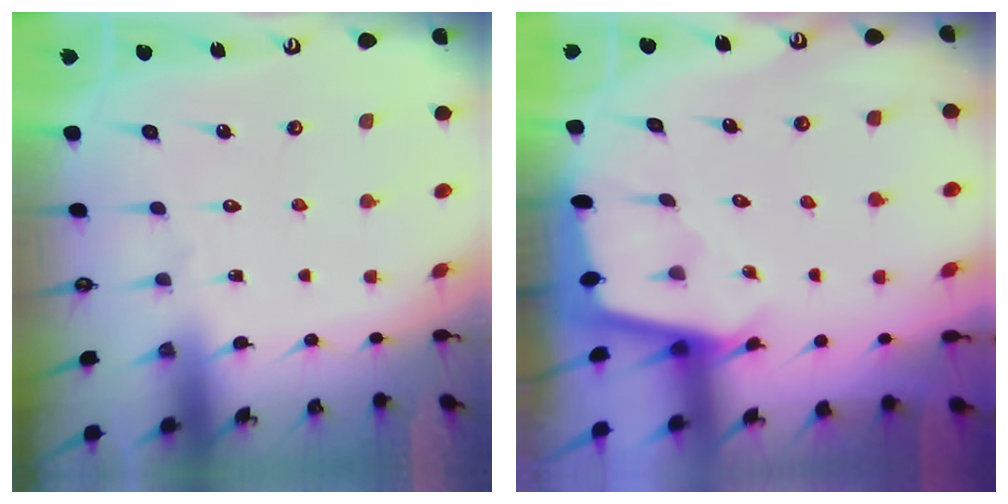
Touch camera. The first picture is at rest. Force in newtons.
{"total": 1.8, "press": 1.8, "slide": 0.2}